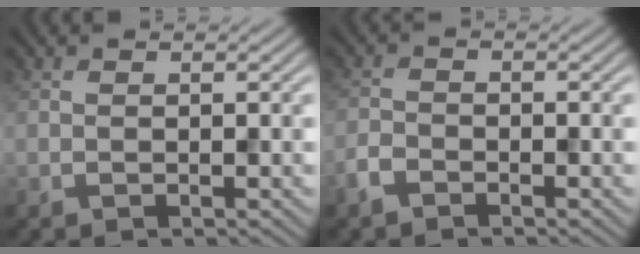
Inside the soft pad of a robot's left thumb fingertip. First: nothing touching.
{"total": 2.1, "force": [-1.7, 0.9, 0.9], "torque": [-0.020, -0.001, -0.042]}